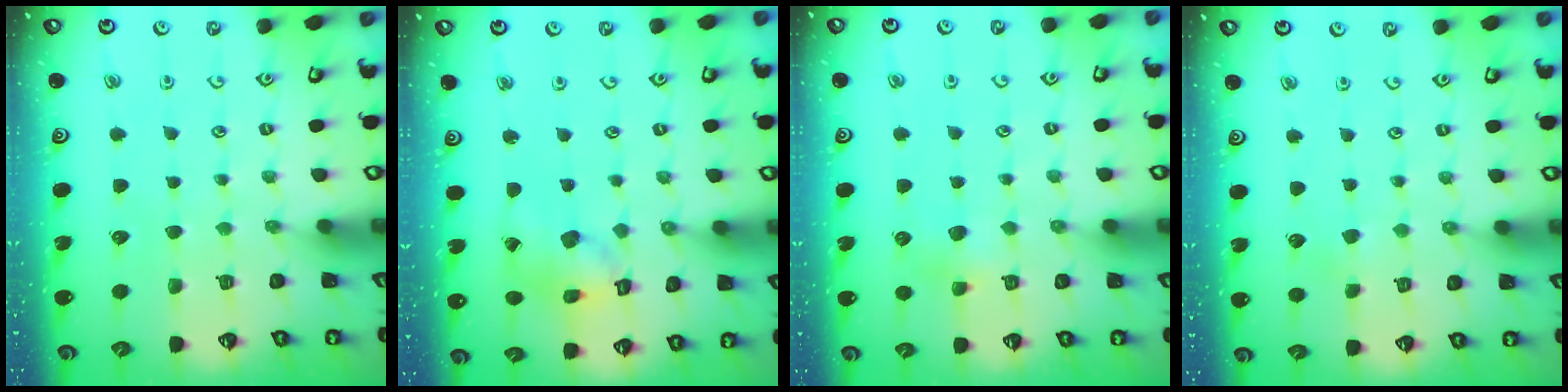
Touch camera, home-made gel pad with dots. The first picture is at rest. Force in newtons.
{"total": 10.3, "press": 10.2, "slide": 1.1}
{"total": 4.2, "press": 4.2, "slide": 0.4}
{"total": 1.7, "press": 1.7, "slide": 0.1}